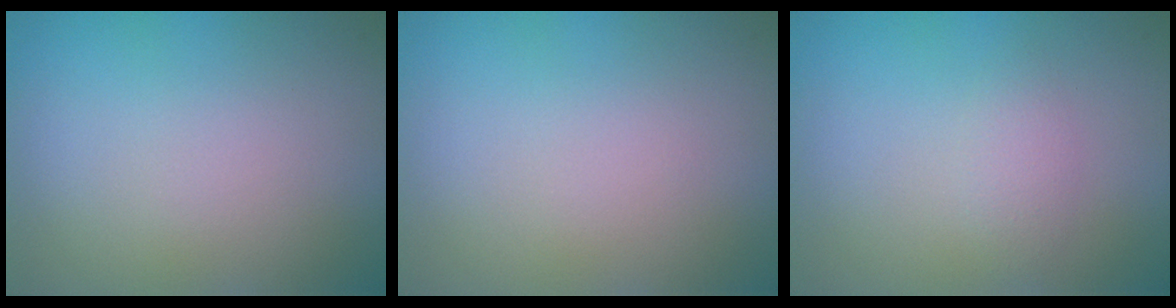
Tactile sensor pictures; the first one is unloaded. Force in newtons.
{"total": 0.0}
{"total": 1.2, "press": 1.2, "slide": 0.1}